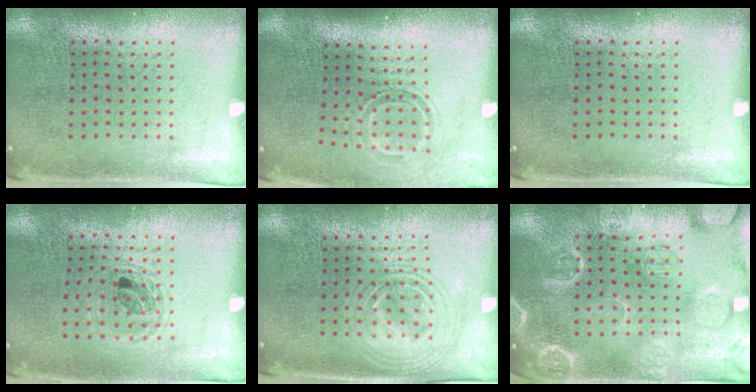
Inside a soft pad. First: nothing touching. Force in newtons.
{"total": 1.7, "press": 1.2, "slide": 1.2}
{"total": 0.0}
{"total": 1.1, "press": 1.0, "slide": 0.3}
{"total": 2.9, "press": 2.9, "slide": 0.4}
{"total": 3.5, "press": 3.5, "slide": 0.4}